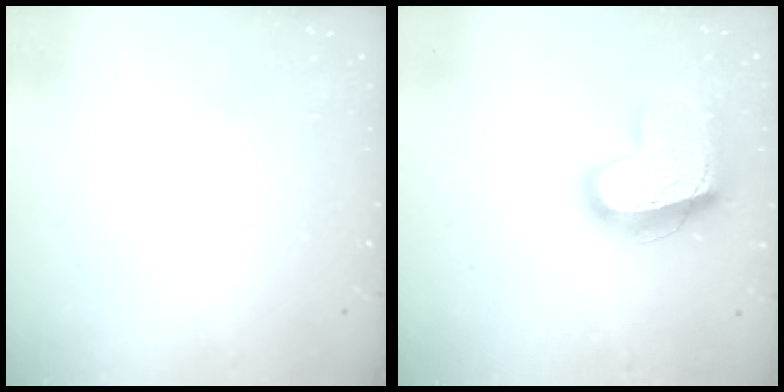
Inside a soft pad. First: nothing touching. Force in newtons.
{"total": 19.9, "press": 19.9, "slide": 1.1}